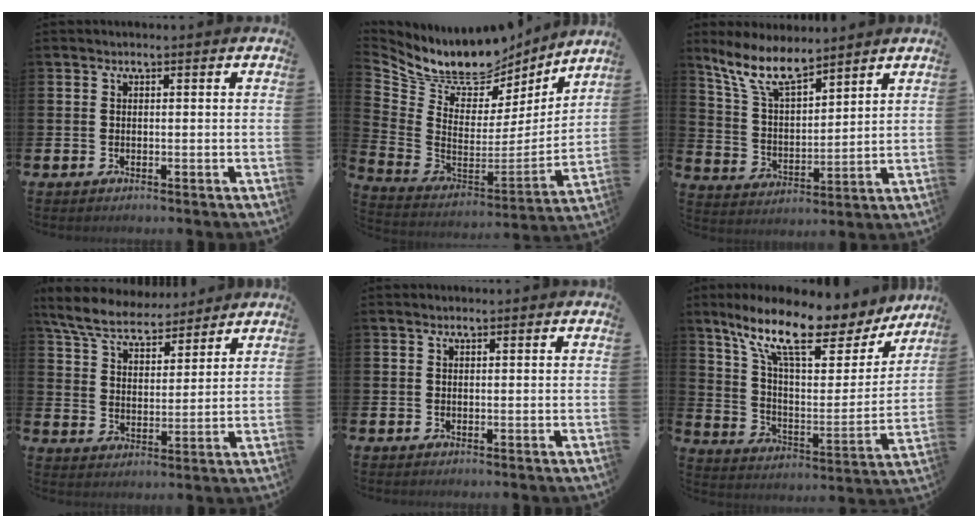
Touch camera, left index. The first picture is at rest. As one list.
[{"total": 9.9, "force": [8.6, 4.0, 2.6], "torque": [-0.102, -0.057, 0.152]}, {"total": 8.9, "force": [7.5, 2.4, 4.1], "torque": [-0.113, -0.025, 0.138]}, {"total": 7.5, "force": [6.9, 1.9, 2.0], "torque": [-0.075, -0.035, 0.124]}, {"total": 0.7, "force": [0.6, 0.2, 0.2], "torque": [-0.004, 0.002, 0.011]}, {"total": 13.5, "force": [10.4, 4.4, 7.6], "torque": [-0.169, -0.061, 0.175]}]